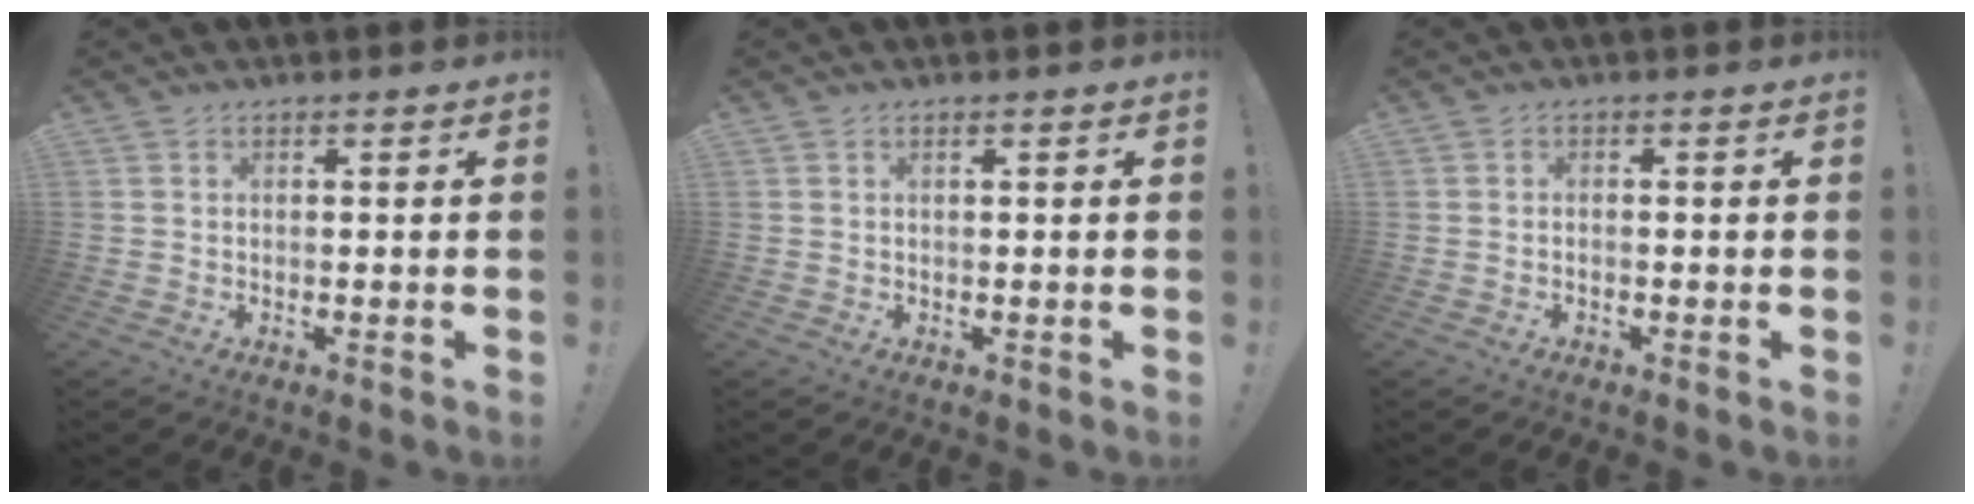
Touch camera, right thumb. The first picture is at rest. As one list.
[{"total": 0.0}, {"total": 0.8, "force": [-0.7, 0.2, 0.3], "torque": [-0.012, 0.004, -0.011]}]